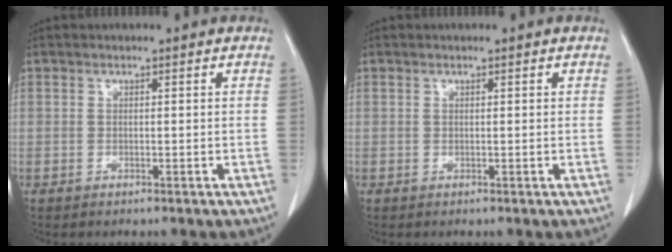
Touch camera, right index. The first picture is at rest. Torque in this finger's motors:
{"motor_torque": [-0.17, 0.09, -0.04, -0.01]}